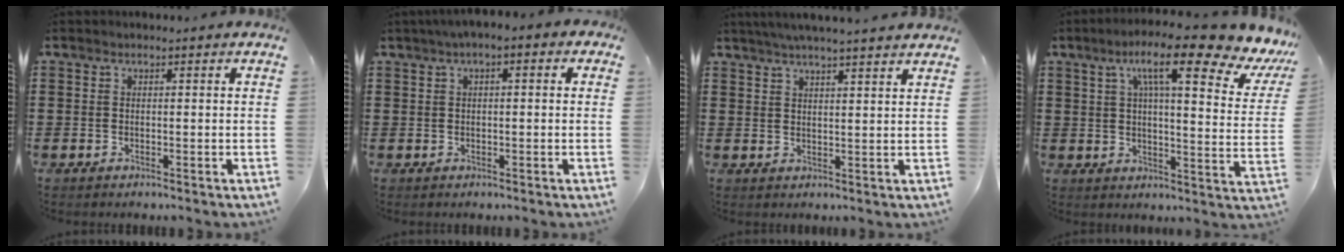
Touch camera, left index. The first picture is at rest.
{"total": 1.8, "force": [-0.1, 0.5, 1.7], "torque": [-0.031, 0.001, -0.005]}
{"total": 3.8, "force": [3.4, -0.6, 1.4], "torque": [-0.037, -0.010, 0.061]}
{"total": 12.7, "force": [8.0, 1.0, 9.8], "torque": [-0.173, -0.033, 0.117]}